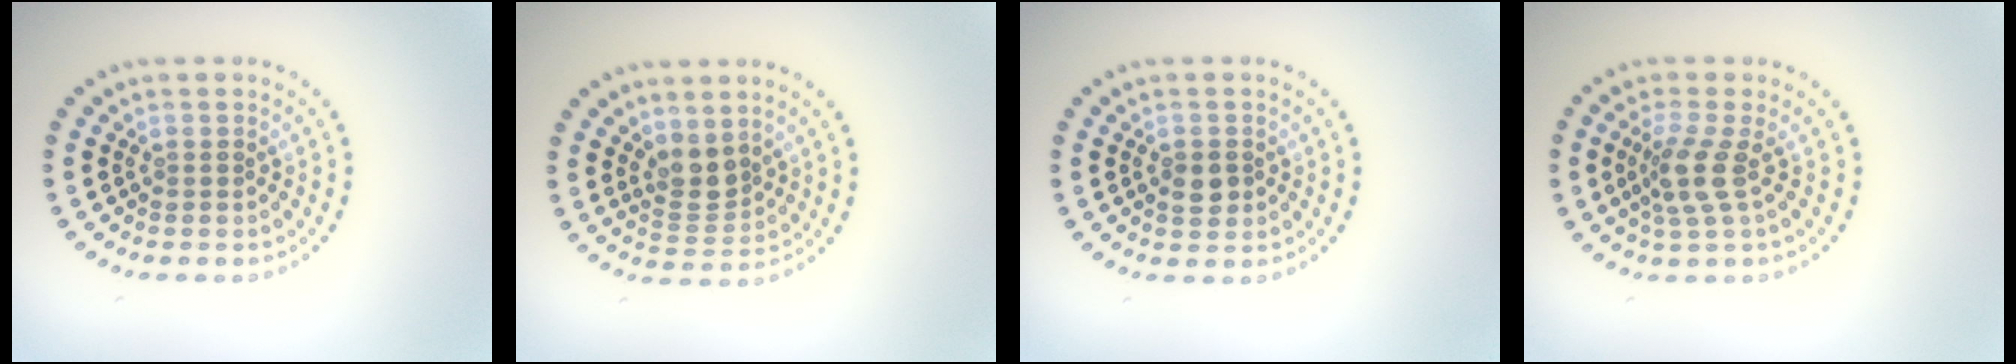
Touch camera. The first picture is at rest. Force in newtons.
{"total": 2.6, "press": 2.1, "slide": 1.4}
{"total": 1.7, "press": 1.7, "slide": 0.2}
{"total": 2.8, "press": 2.2, "slide": 1.8}